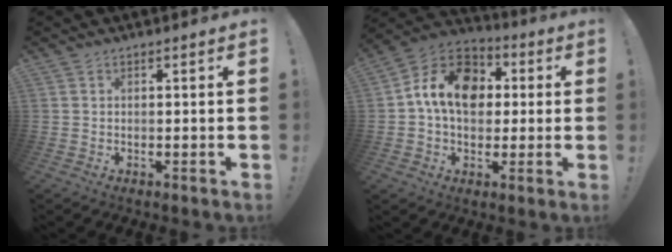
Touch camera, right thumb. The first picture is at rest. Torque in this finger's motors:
{"motor_torque": [1.97, 1.96, 0.51, -0.36, 0.21]}